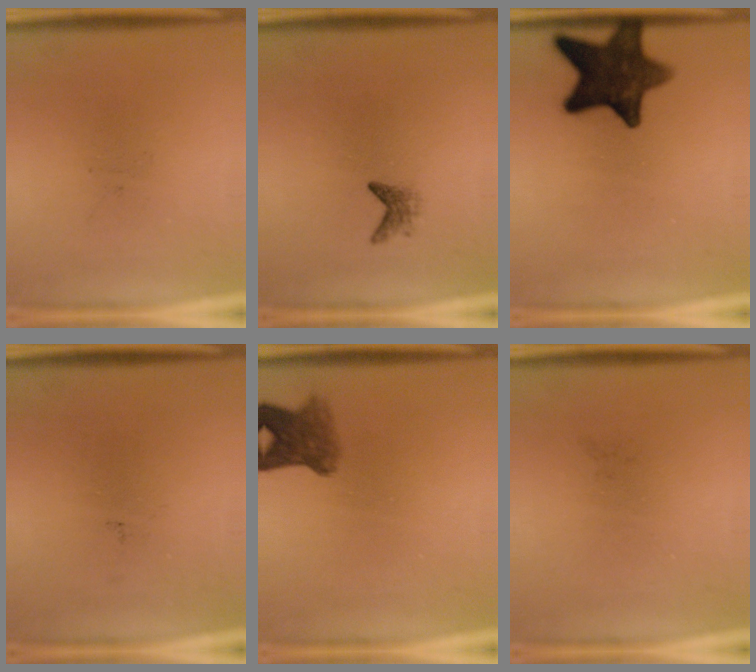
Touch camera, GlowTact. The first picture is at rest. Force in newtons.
{"total": 1.5}
{"total": 12.7}
{"total": 0.0}
{"total": 5.0}
{"total": 0.0}